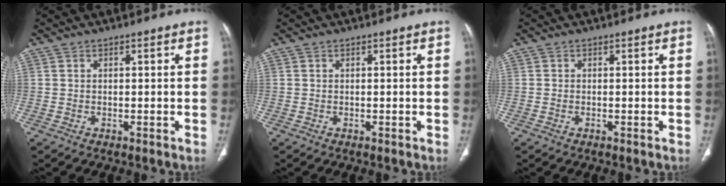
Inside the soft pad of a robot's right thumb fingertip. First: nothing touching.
{"total": 0.0}
{"total": 0.0}